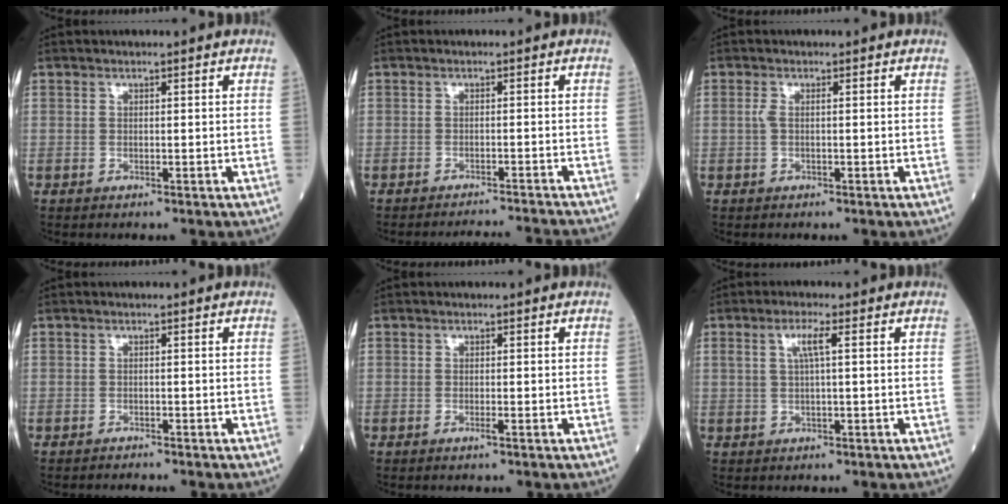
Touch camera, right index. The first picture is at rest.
{"total": 8.3, "force": [-8.1, -1.4, 1.4], "torque": [-0.008, -0.015, -0.102]}
{"total": 1.1, "force": [0.0, 0.3, 1.1], "torque": [-0.028, -0.001, -0.002]}
{"total": 0.9, "force": [-0.8, -0.2, -0.1], "torque": [-0.006, -0.005, -0.013]}
{"total": 0.7, "force": [-0.4, -0.1, 0.5], "torque": [-0.012, -0.002, -0.007]}
{"total": 3.0, "force": [0.8, 0.1, 2.9], "torque": [-0.063, 0.007, 0.016]}